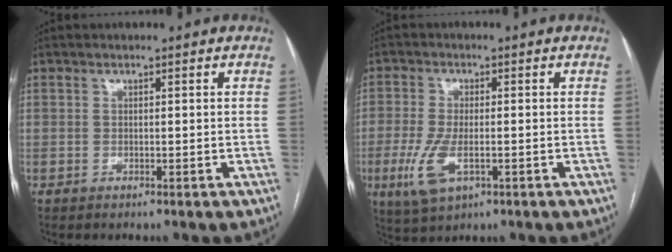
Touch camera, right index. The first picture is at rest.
{"total": 7.1, "force": [-2.3, 2.6, 6.2], "torque": [-0.143, -0.018, -0.036]}